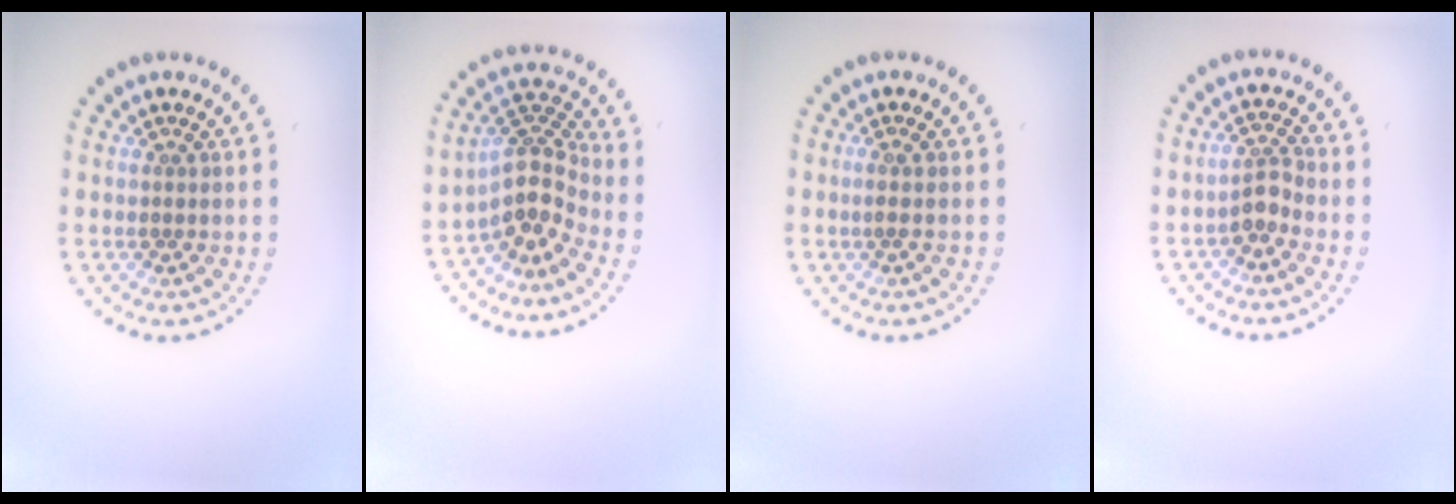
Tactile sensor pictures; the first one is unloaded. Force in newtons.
{"total": 3.9, "press": 3.0, "slide": 2.5}
{"total": 0.6, "press": 0.3, "slide": 0.6}
{"total": 2.1, "press": 1.6, "slide": 1.3}